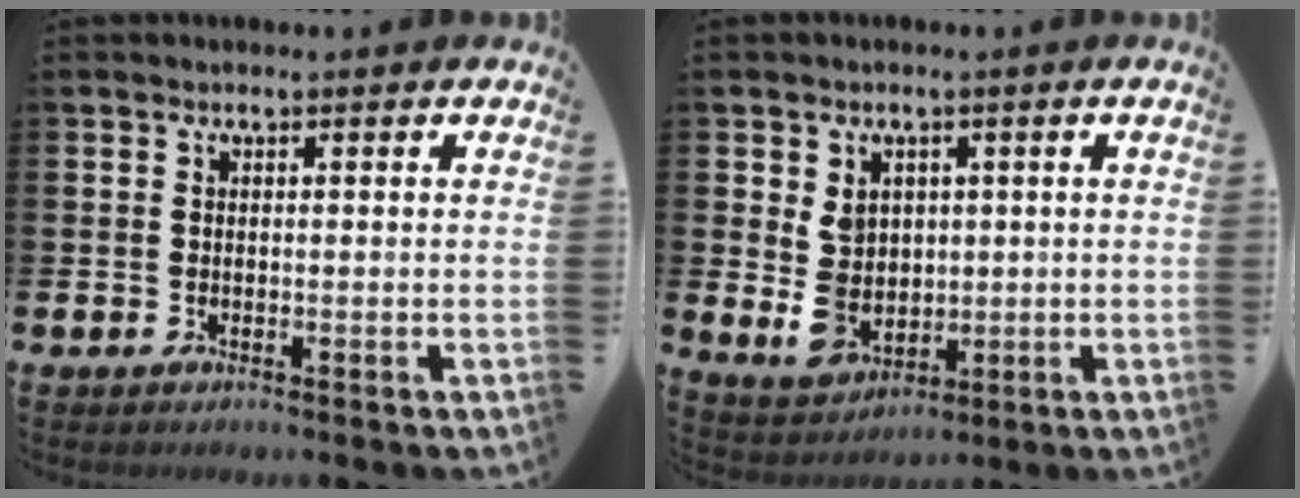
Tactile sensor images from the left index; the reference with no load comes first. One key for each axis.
{"total": 5.2, "fx": 1.0, "fy": 4.5, "fz": 2.4, "tx": -0.051, "ty": 0.004, "tz": 0.016}